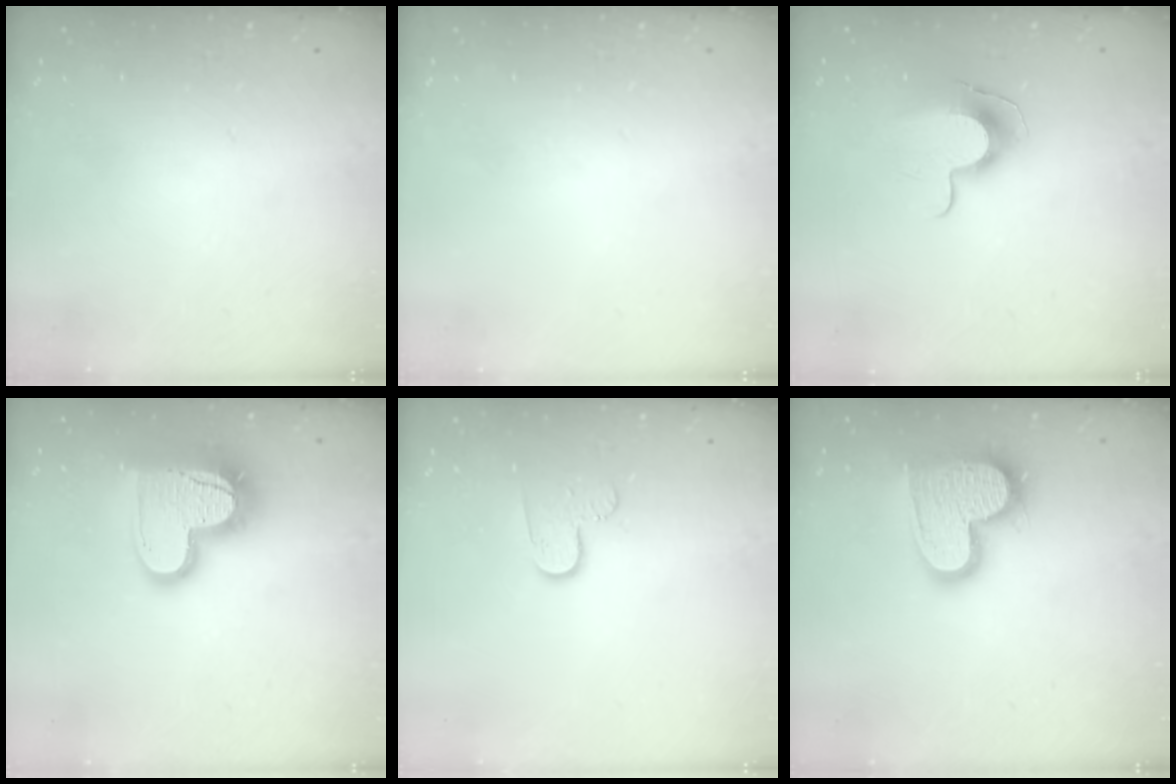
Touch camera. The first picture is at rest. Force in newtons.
{"total": 0.0}
{"total": 10.0, "press": 10.0, "slide": 1.2}
{"total": 17.7, "press": 17.7, "slide": 1.5}
{"total": 6.0, "press": 6.0, "slide": 0.6}
{"total": 17.2, "press": 17.1, "slide": 1.2}